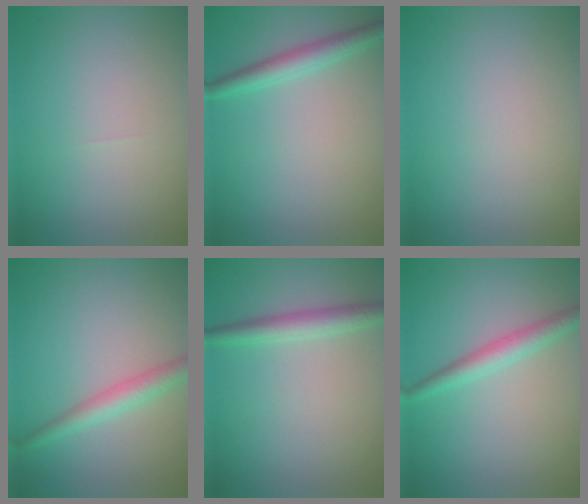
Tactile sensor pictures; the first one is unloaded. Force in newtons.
{"total": 2.4, "press": 2.4, "slide": 0.1}
{"total": 0.0}
{"total": 2.5, "press": 2.5, "slide": 0.0}
{"total": 2.3, "press": 2.3, "slide": 0.1}
{"total": 2.4, "press": 2.4, "slide": 0.1}